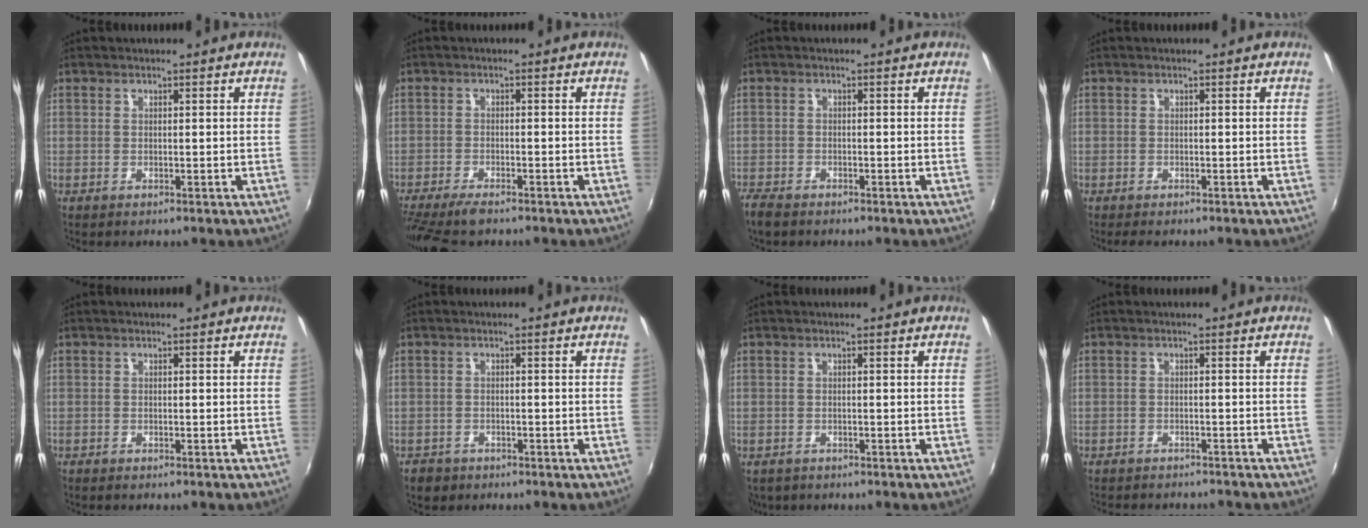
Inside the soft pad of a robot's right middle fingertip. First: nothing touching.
{"total": 7.9, "force": [-6.5, 1.8, 4.2], "torque": [-0.107, -0.032, -0.116]}
{"total": 3.5, "force": [-3.0, 1.1, 1.3], "torque": [-0.039, -0.014, -0.063]}
{"total": 1.8, "force": [-1.5, 0.7, 0.8], "torque": [-0.017, -0.012, -0.025]}
{"total": 0.6, "force": [-0.6, 0.1, 0.1], "torque": [-0.002, -0.003, -0.013]}
{"total": 3.2, "force": [-2.2, 2.2, 0.8], "torque": [-0.027, -0.004, -0.036]}
{"total": 3.0, "force": [-2.1, 1.9, 1.0], "torque": [-0.024, -0.011, -0.031]}
{"total": 6.9, "force": [-6.3, 1.7, 2.1], "torque": [-0.057, -0.015, -0.091]}